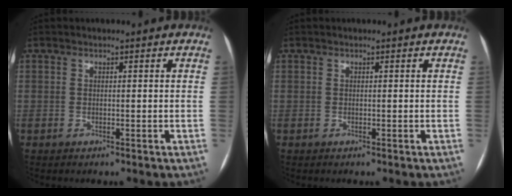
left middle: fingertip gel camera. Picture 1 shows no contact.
{"total": 0.0}